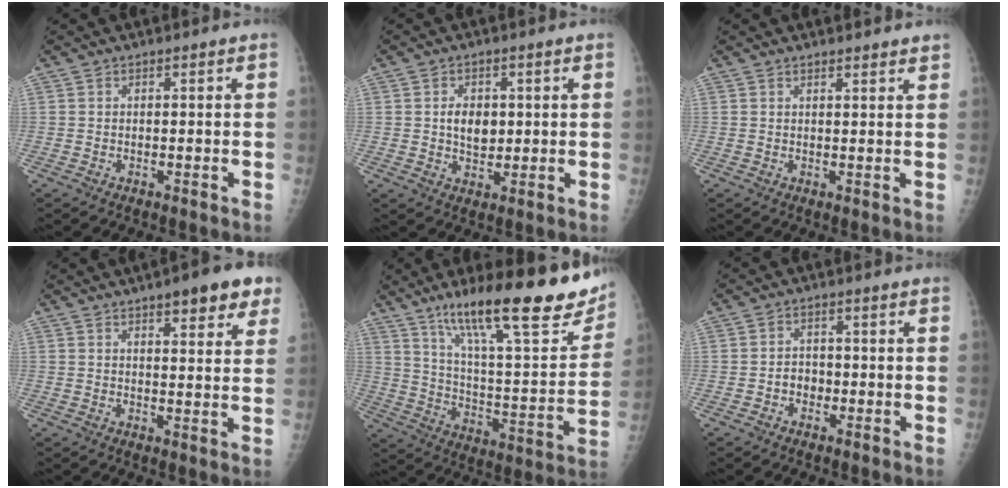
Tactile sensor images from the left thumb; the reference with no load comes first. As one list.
[{"total": 5.1, "force": [0.8, 3.6, 3.6], "torque": [-0.039, -0.005, 0.017]}, {"total": 3.0, "force": [2.8, 0.6, 1.0], "torque": [-0.001, -0.010, 0.031]}, {"total": 10.2, "force": [6.1, 3.1, 7.5], "torque": [-0.068, -0.020, 0.073]}, {"total": 27.9, "force": [17.7, 6.8, 20.5], "torque": [-0.277, -0.054, 0.282]}, {"total": 2.6, "force": [-0.8, 2.2, 1.2], "torque": [-0.001, 0.009, -0.017]}]